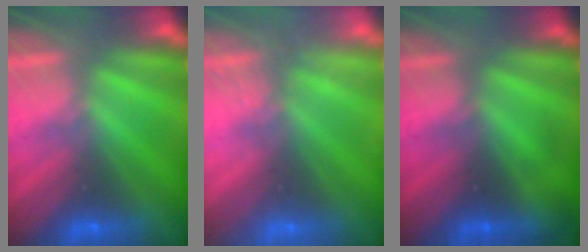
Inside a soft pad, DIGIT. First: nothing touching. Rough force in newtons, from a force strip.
{"total": 2.7}
{"total": 1.9}